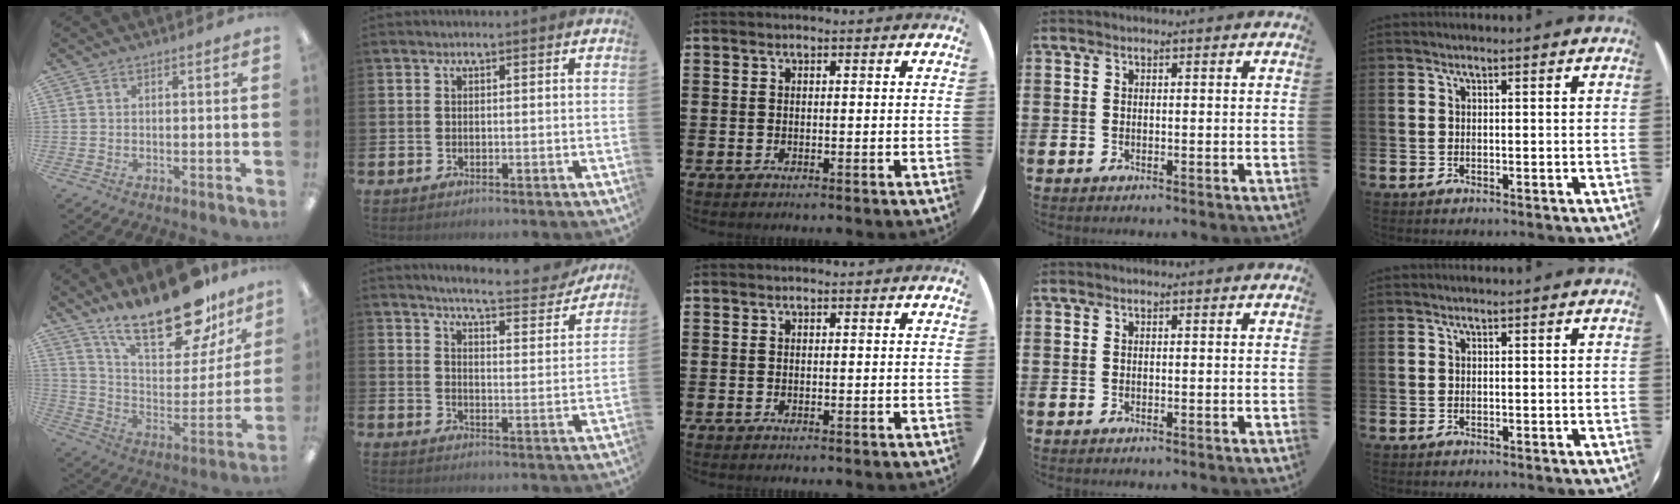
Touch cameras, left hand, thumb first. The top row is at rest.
{"thumb": {"total": 25.0, "force": [18.8, 9.2, 13.6], "torque": [-0.205, -0.124, 0.320]}, "index": {"total": 5.6, "force": [5.4, 0.2, 1.4], "torque": [-0.036, -0.043, 0.089]}}